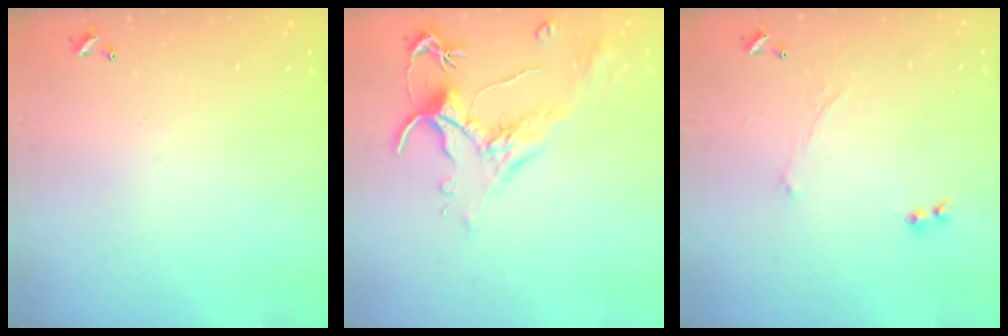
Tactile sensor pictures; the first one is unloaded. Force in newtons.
{"total": 1.8, "press": 1.3, "slide": 1.3}
{"total": 2.4, "press": 2.2, "slide": 0.9}